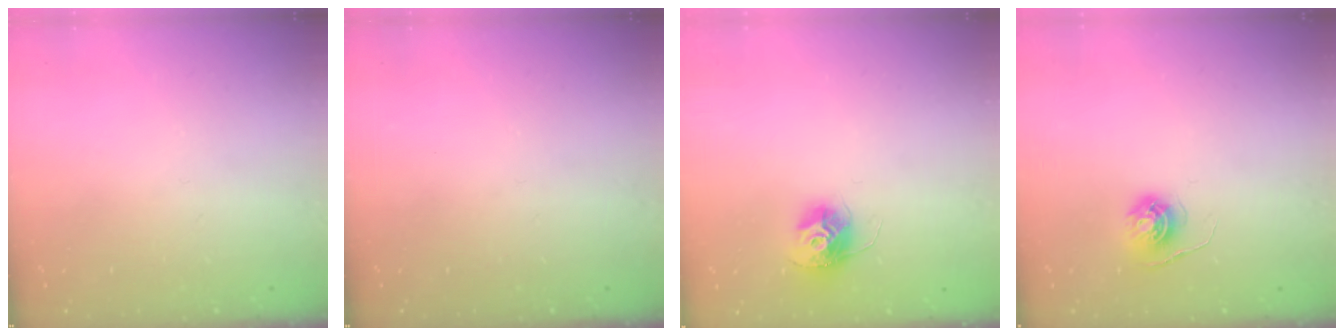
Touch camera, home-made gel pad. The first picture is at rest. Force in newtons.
{"total": 0.0}
{"total": 10.9, "press": 10.9, "slide": 0.7}
{"total": 5.6, "press": 5.5, "slide": 0.6}